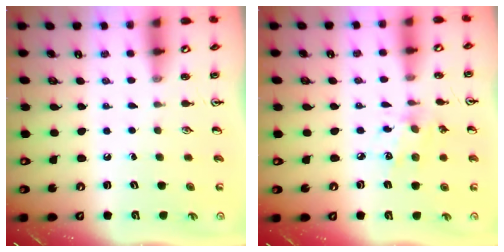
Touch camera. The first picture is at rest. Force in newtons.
{"total": 6.3, "press": 6.3, "slide": 0.6}